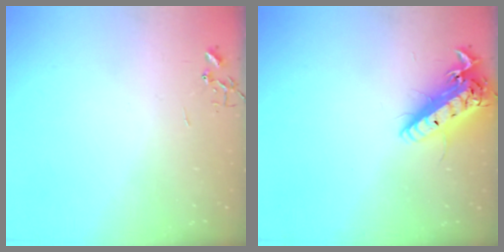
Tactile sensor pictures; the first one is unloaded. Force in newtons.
{"total": 17.4, "press": 16.9, "slide": 4.1}